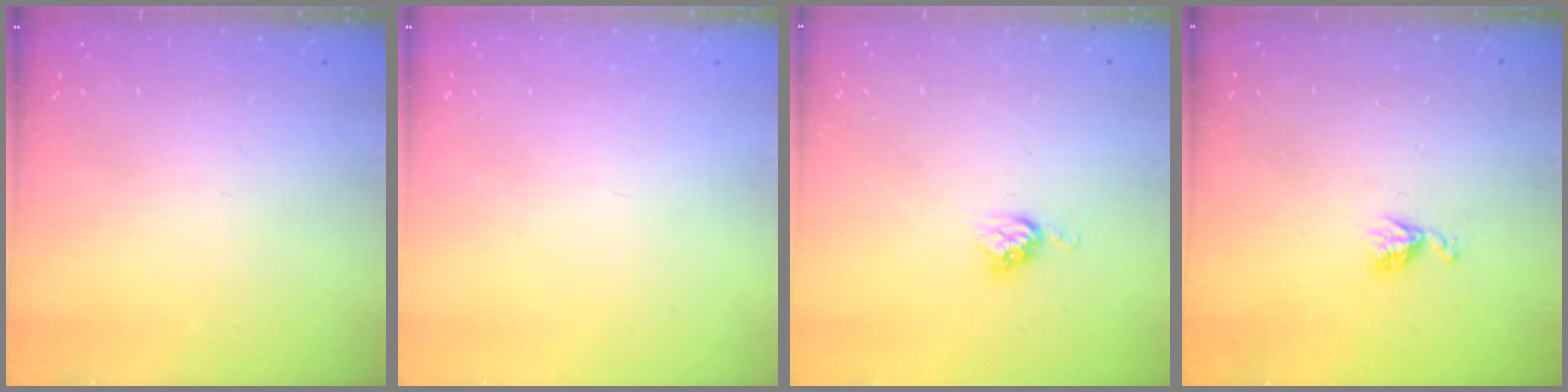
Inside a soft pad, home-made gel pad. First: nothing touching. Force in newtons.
{"total": 0.7, "press": 0.7, "slide": 0.1}
{"total": 5.8, "press": 5.8, "slide": 0.3}
{"total": 5.8, "press": 5.7, "slide": 0.7}